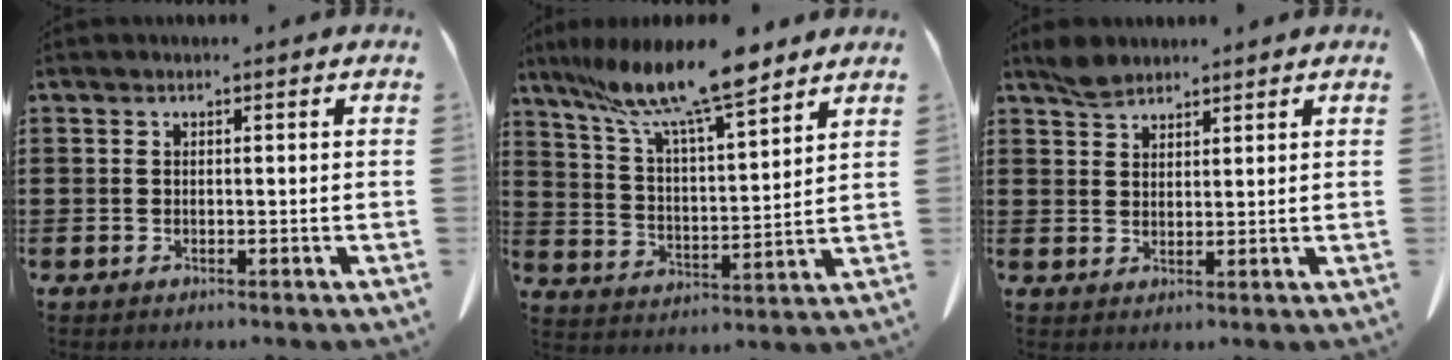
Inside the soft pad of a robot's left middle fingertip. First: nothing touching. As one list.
[{"total": 11.7, "force": [9.7, 0.8, 6.4], "torque": [-0.147, -0.056, 0.165]}, {"total": 3.1, "force": [2.6, 1.2, 1.0], "torque": [-0.026, 0.002, 0.052]}]